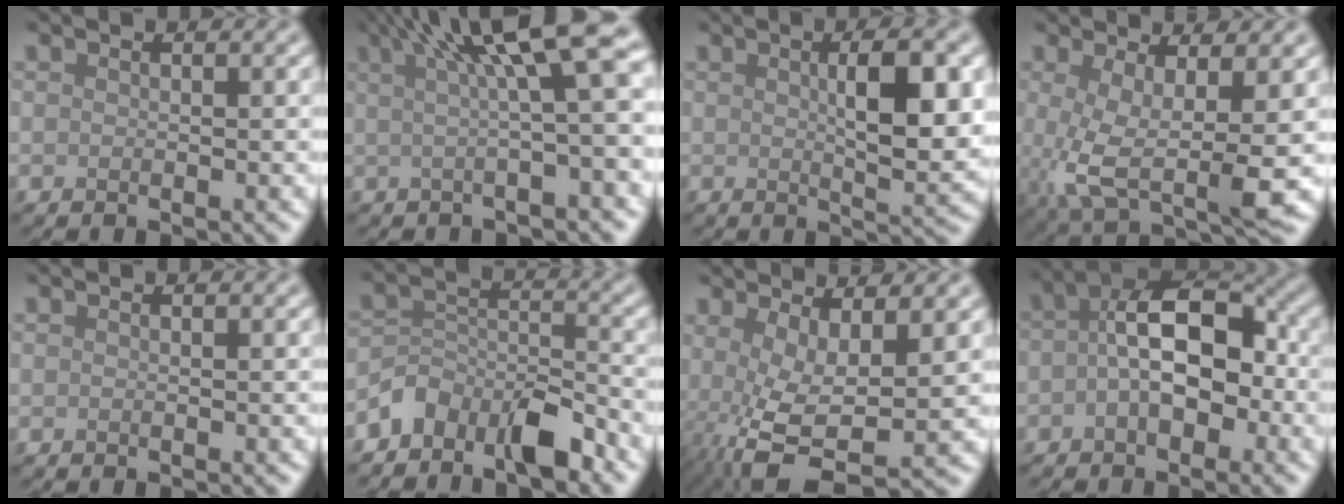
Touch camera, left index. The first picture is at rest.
{"total": 9.1, "force": [2.8, 1.6, 8.5], "torque": [-0.106, 0.027, 0.036]}
{"total": 5.7, "force": [0.9, 1.3, 5.4], "torque": [-0.080, 0.002, 0.018]}
{"total": 6.2, "force": [-0.2, 1.9, 5.9], "torque": [-0.116, -0.011, -0.001]}
{"total": 0.0}
{"total": 4.9, "force": [-3.8, 2.1, 2.1], "torque": [-0.028, 0.004, -0.082]}
{"total": 6.3, "force": [-0.7, 2.1, 5.9], "torque": [-0.114, -0.009, -0.007]}
{"total": 7.0, "force": [-0.2, 3.8, 5.9], "torque": [-0.097, 0.018, -0.016]}